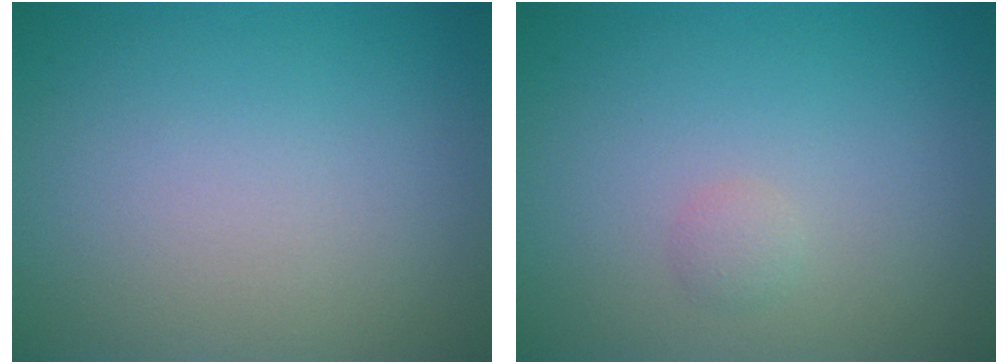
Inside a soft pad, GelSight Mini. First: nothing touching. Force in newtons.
{"total": 0.8, "press": 0.8, "slide": 0.0}